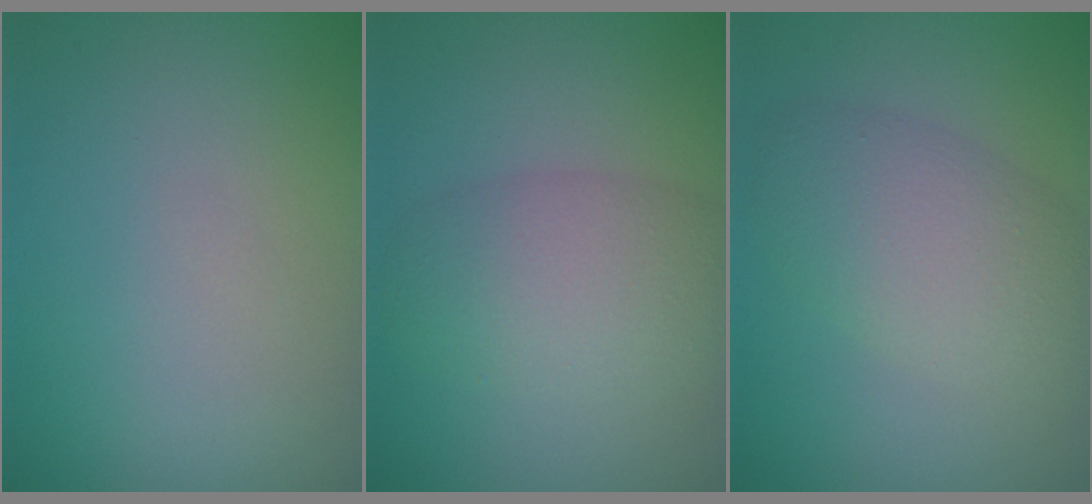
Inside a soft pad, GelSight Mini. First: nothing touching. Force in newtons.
{"total": 5.3, "press": 5.3, "slide": 0.3}
{"total": 5.7, "press": 5.7, "slide": 0.1}